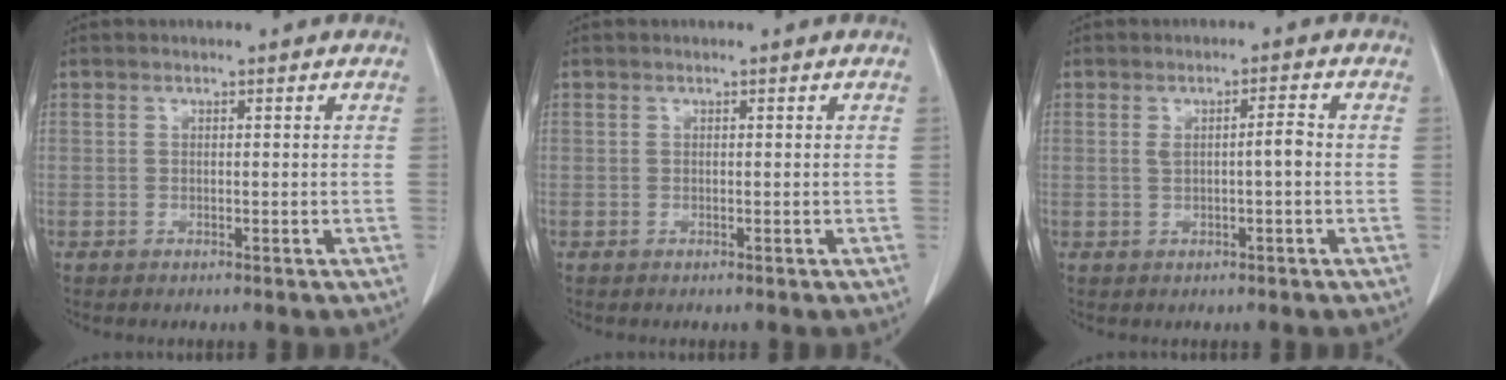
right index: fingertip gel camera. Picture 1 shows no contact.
{"total": 0.0}
{"total": 2.9, "force": [0.0, 0.3, 2.8], "torque": [-0.051, 0.006, 0.003]}